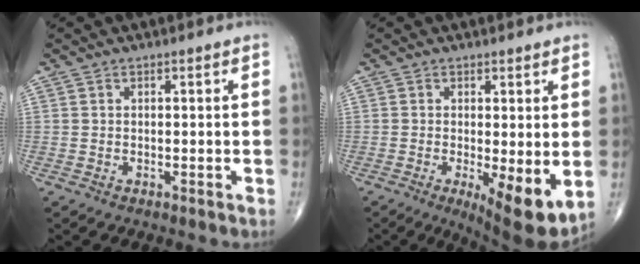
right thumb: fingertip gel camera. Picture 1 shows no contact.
{"total": 9.3, "force": [-1.6, 2.8, 8.7], "torque": [-0.128, -0.026, -0.020]}